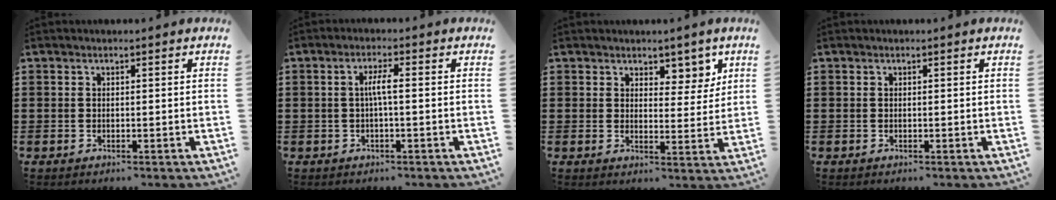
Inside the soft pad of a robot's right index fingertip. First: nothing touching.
{"total": 2.9, "force": [-0.3, 0.3, 2.9], "torque": [-0.054, 0.000, -0.007]}
{"total": 4.6, "force": [3.6, 2.6, 1.2], "torque": [-0.017, -0.010, 0.060]}
{"total": 0.0}